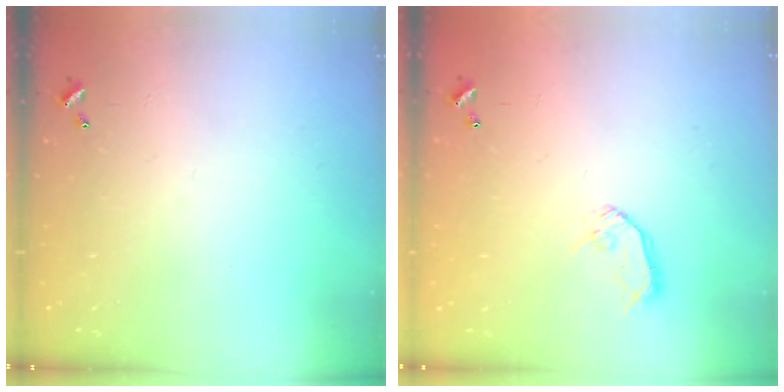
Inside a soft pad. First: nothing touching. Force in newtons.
{"total": 8.0, "press": 8.0, "slide": 0.4}